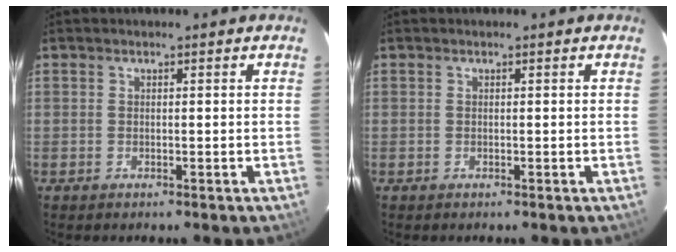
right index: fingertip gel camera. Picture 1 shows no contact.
{"total": 0.0}